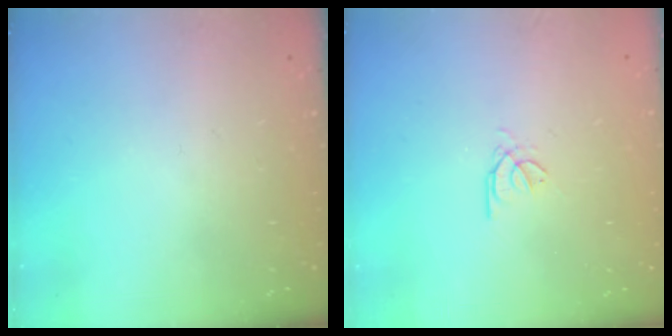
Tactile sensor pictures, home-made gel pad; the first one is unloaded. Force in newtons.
{"total": 0.7, "press": 0.6, "slide": 0.4}